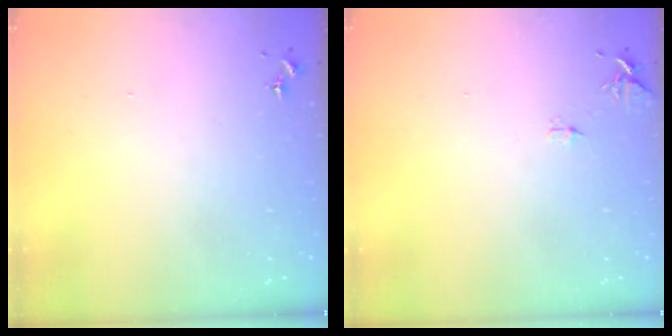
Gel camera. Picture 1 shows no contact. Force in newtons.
{"total": 6.9, "press": 6.9, "slide": 0.8}